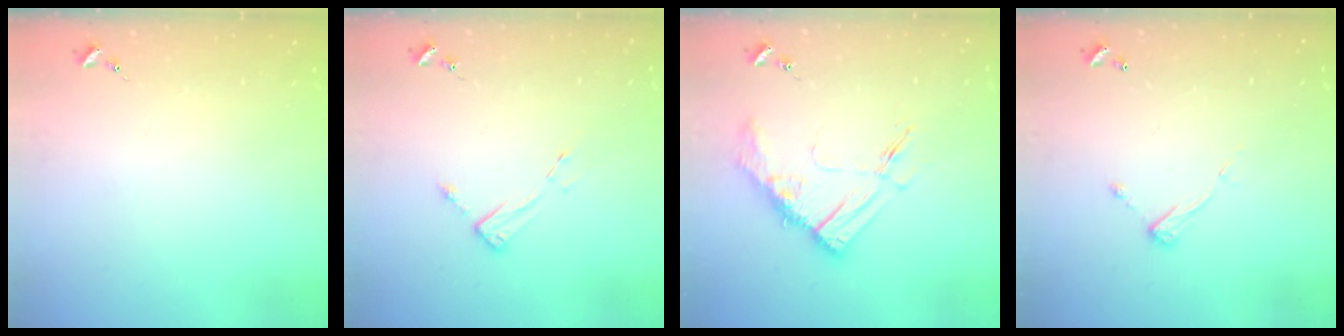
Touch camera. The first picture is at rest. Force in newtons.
{"total": 4.4, "press": 4.4, "slide": 0.2}
{"total": 12.4, "press": 12.4, "slide": 0.9}
{"total": 7.3, "press": 7.3, "slide": 0.4}